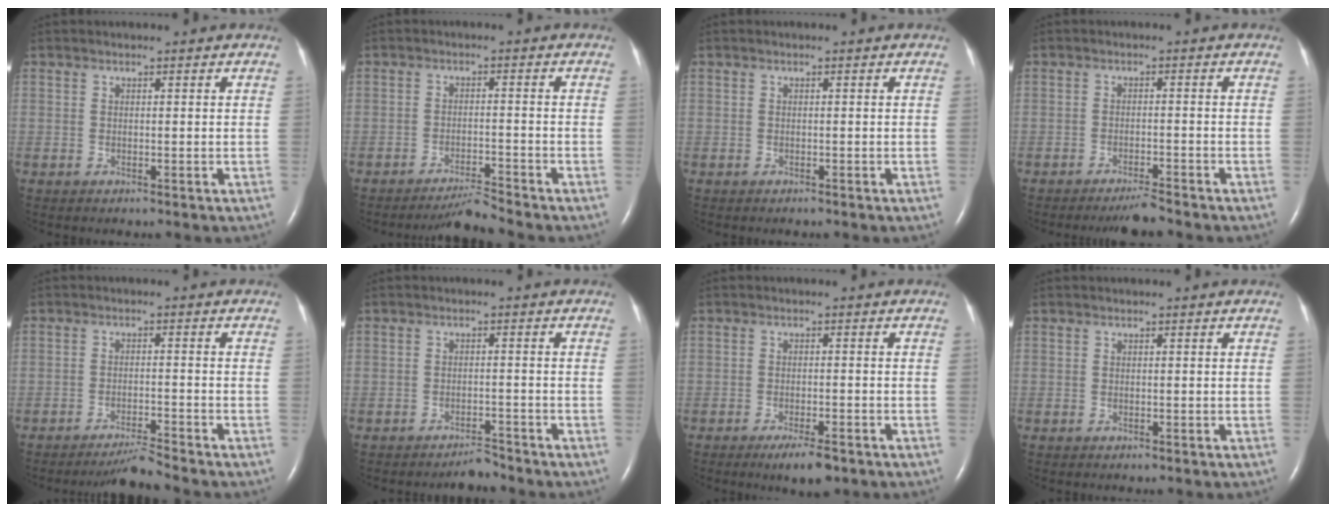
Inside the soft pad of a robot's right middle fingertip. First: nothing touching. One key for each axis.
{"total": 3.7, "fx": -3.4, "fy": -1.3, "fz": 0.4, "tx": -0.008, "ty": -0.016, "tz": -0.060}
{"total": 0.0}
{"total": 3.1, "fx": -2.9, "fy": -0.4, "fz": 1.0, "tx": -0.020, "ty": -0.012, "tz": -0.049}
{"total": 3.6, "fx": -3.3, "fy": -1.3, "fz": 0.7, "tx": -0.014, "ty": -0.018, "tz": -0.059}
{"total": 2.1, "fx": -2.1, "fy": 0.0, "fz": 0.1, "tx": 0.001, "ty": -0.006, "tz": -0.033}
{"total": 4.5, "fx": -3.0, "fy": 0.9, "fz": 3.2, "tx": -0.055, "ty": -0.007, "tz": -0.044}
{"total": 0.0}